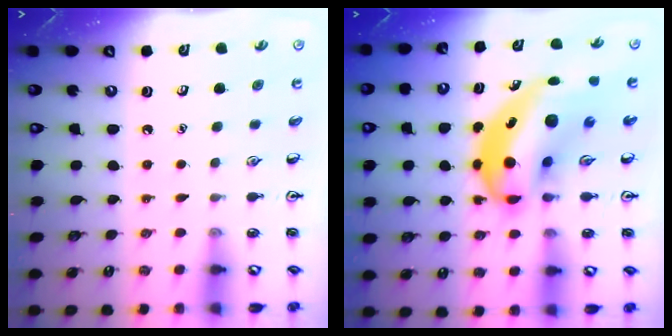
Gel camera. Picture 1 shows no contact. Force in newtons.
{"total": 13.1, "press": 12.5, "slide": 3.9}